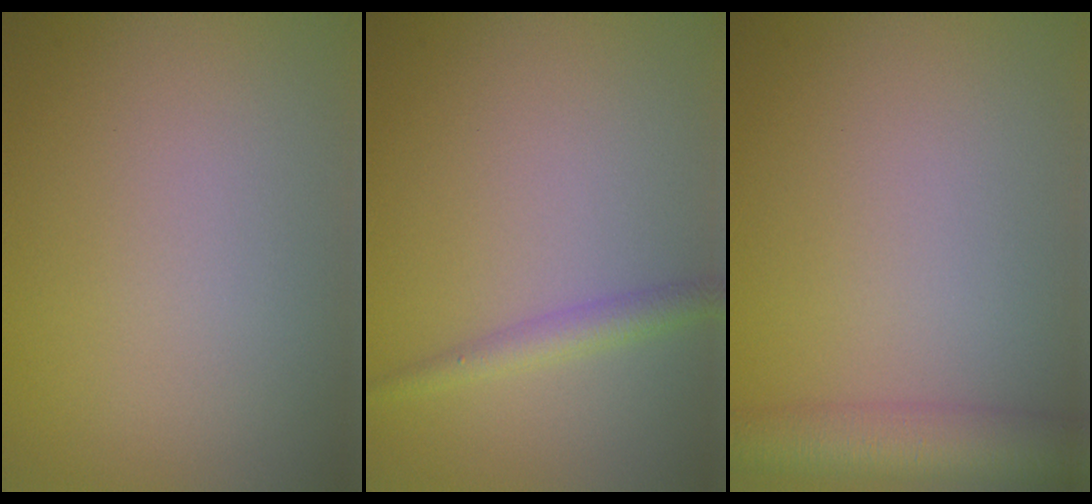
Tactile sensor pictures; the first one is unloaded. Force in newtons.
{"total": 1.9, "press": 1.9, "slide": 0.0}
{"total": 5.6, "press": 5.6, "slide": 0.3}